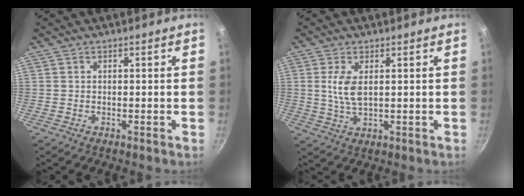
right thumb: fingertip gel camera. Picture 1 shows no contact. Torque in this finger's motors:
{"motor_torque": [1.20, 1.30, 0.66, -0.33, 0.27]}